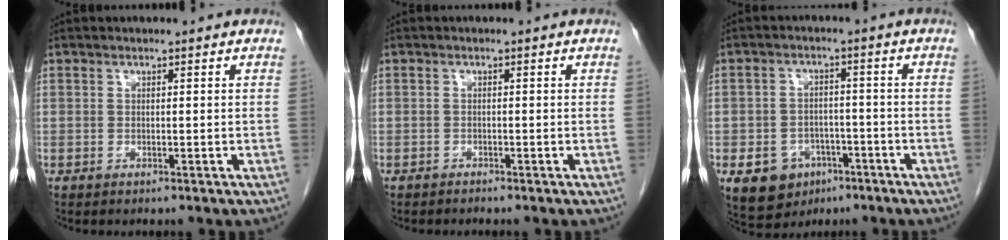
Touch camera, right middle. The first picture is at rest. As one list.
[{"total": 0.6, "force": [-0.6, 0.0, -0.1], "torque": [-0.009, -0.004, -0.013]}, {"total": 8.3, "force": [-4.2, 6.4, 3.3], "torque": [-0.063, 0.006, -0.056]}]